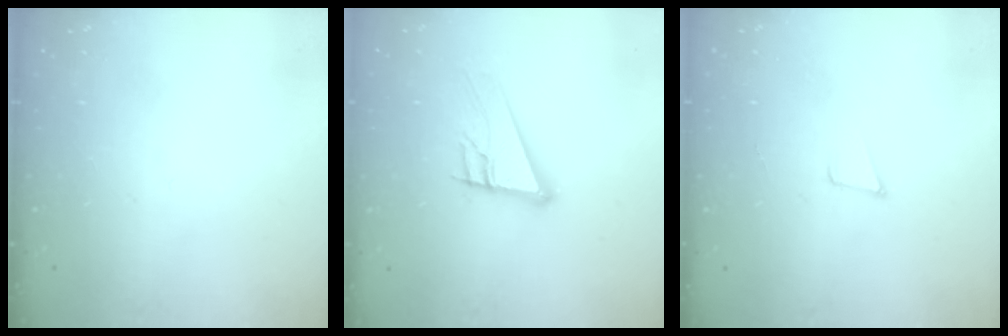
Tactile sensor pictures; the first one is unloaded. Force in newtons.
{"total": 11.4, "press": 11.3, "slide": 2.0}
{"total": 5.0, "press": 4.2, "slide": 2.8}